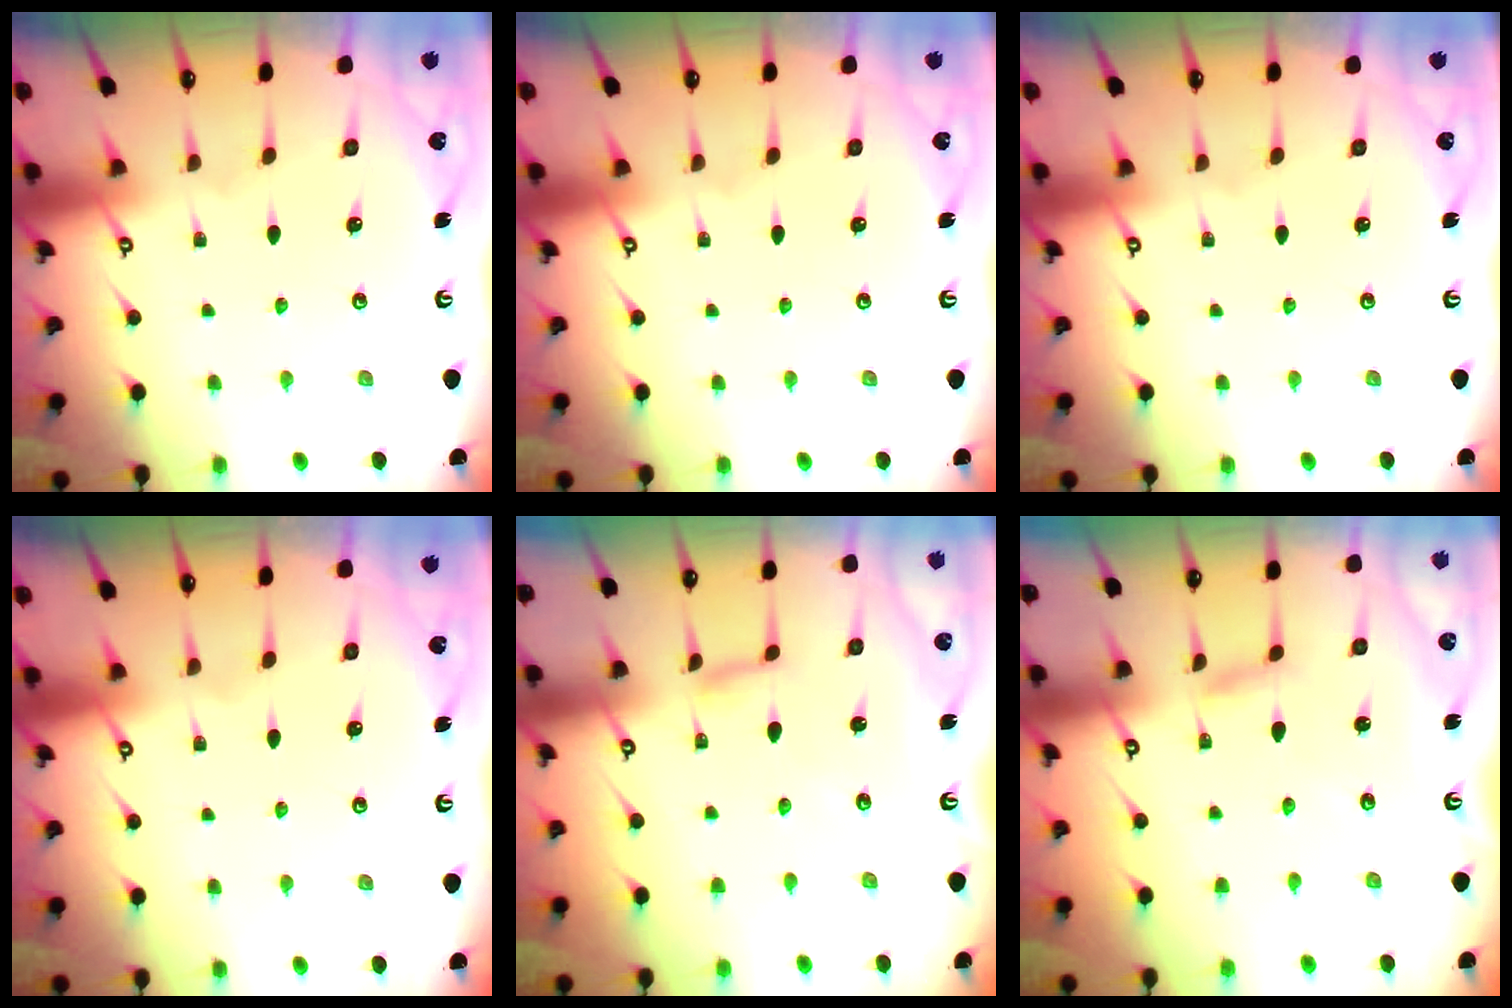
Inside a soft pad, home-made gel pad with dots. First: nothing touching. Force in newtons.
{"total": 0.0}
{"total": 0.0}
{"total": 0.0}
{"total": 3.3, "press": 3.3, "slide": 0.3}
{"total": 2.9, "press": 2.9, "slide": 0.3}